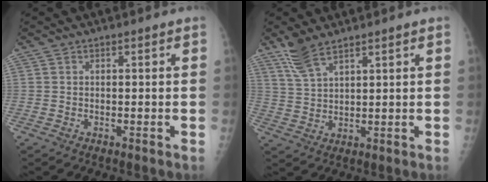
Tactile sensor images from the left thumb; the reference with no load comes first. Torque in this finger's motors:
{"motor_torque": [0.16, -0.25, 0.61, -0.52, 0.01]}